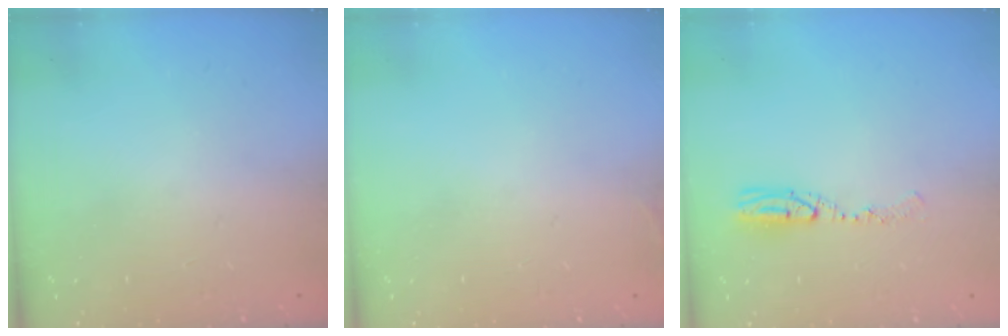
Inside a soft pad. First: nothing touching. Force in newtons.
{"total": 2.7, "press": 2.6, "slide": 1.0}
{"total": 6.3, "press": 6.0, "slide": 1.7}